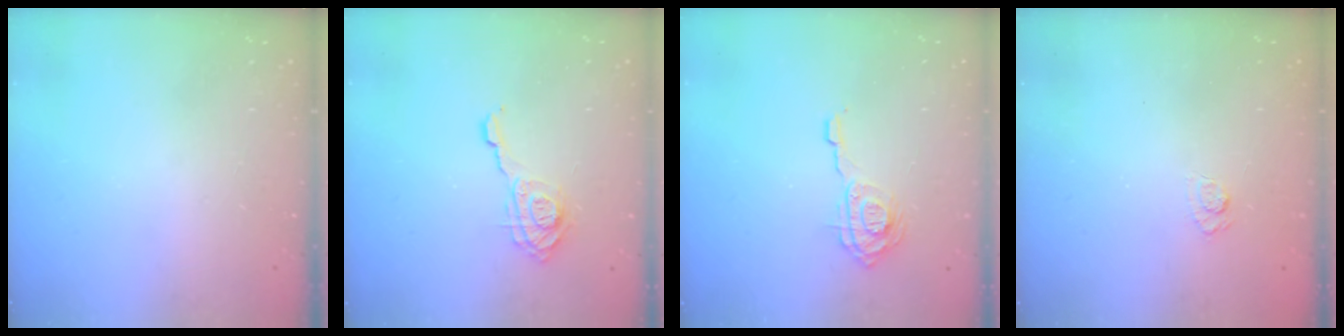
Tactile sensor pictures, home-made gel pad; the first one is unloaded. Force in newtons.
{"total": 11.8, "press": 11.7, "slide": 1.4}
{"total": 10.3, "press": 10.3, "slide": 1.0}
{"total": 2.5, "press": 2.1, "slide": 1.4}